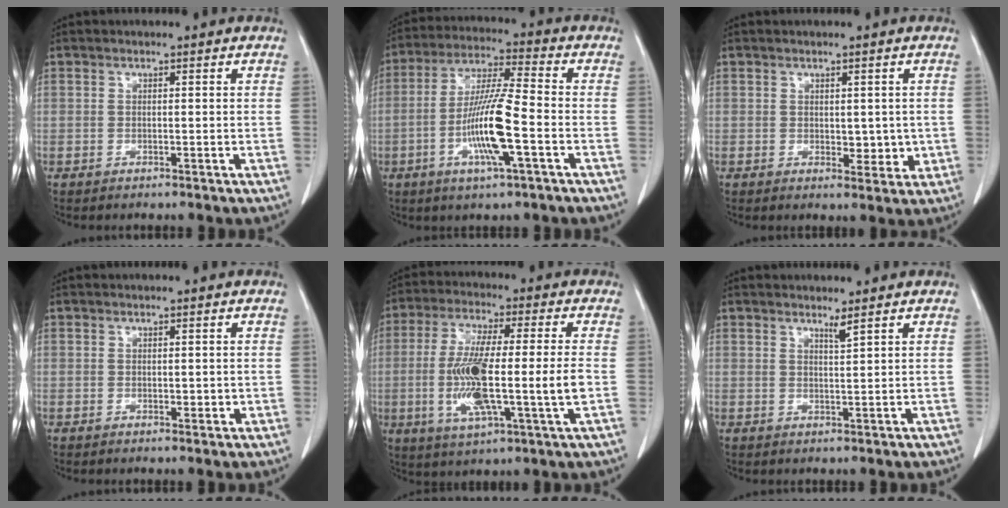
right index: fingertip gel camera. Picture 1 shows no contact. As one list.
[{"total": 12.2, "force": [-3.5, 0.6, 11.7], "torque": [-0.229, -0.007, -0.070]}, {"total": 3.5, "force": [0.0, 2.1, 2.9], "torque": [-0.028, -0.006, 0.007]}, {"total": 1.5, "force": [0.0, 0.9, 1.2], "torque": [-0.015, -0.002, 0.002]}, {"total": 14.8, "force": [-2.0, 1.1, 14.6], "torque": [-0.283, -0.010, -0.039]}, {"total": 1.4, "force": [1.2, -0.4, 0.7], "torque": [-0.017, -0.012, 0.023]}]